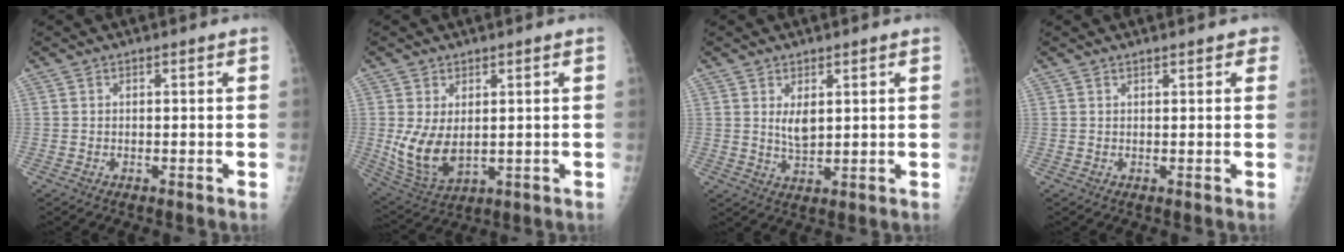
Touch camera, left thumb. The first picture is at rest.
{"total": 8.8, "force": [0.5, 5.5, 6.9], "torque": [-0.128, -0.017, 0.029]}
{"total": 3.9, "force": [1.4, 2.0, 3.1], "torque": [-0.047, -0.016, 0.030]}
{"total": 2.1, "force": [1.5, 0.9, 1.2], "torque": [-0.002, 0.000, 0.014]}